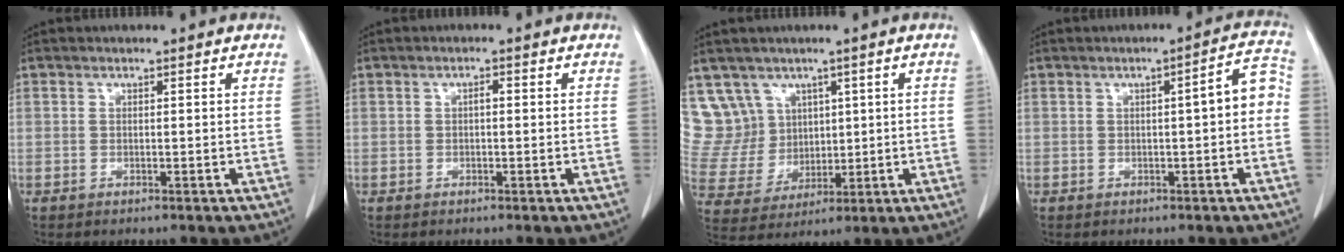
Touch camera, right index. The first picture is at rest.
{"total": 0.9, "force": [0.0, 0.3, 0.8], "torque": [-0.013, 0.003, -0.001]}
{"total": 10.0, "force": [5.5, 8.3, 1.0], "torque": [-0.039, 0.046, 0.131]}
{"total": 4.7, "force": [-0.2, 0.7, 4.6], "torque": [-0.053, 0.019, -0.006]}